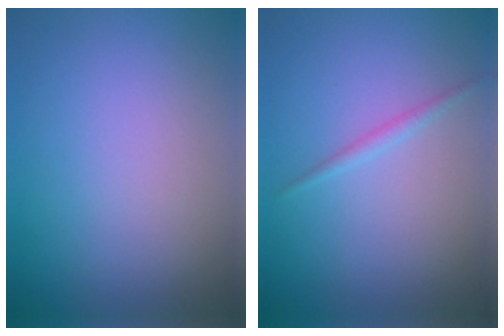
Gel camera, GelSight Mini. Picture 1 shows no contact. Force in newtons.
{"total": 0.9, "press": 0.9, "slide": 0.0}